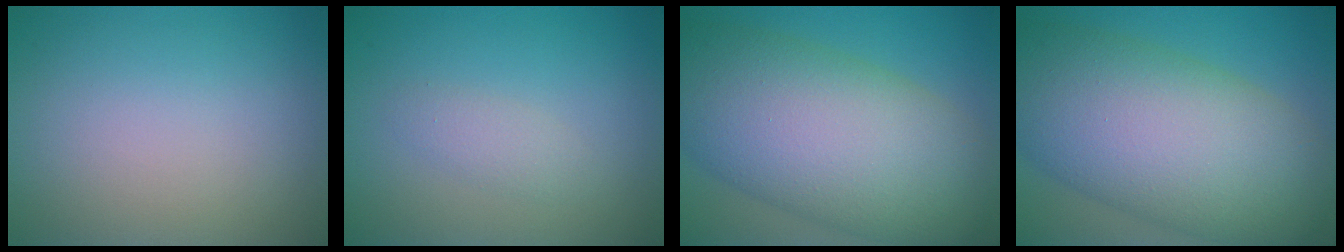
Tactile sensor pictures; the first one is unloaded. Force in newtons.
{"total": 1.4, "press": 1.4, "slide": 0.1}
{"total": 14.3, "press": 14.3, "slide": 0.5}
{"total": 14.3, "press": 14.3, "slide": 0.5}